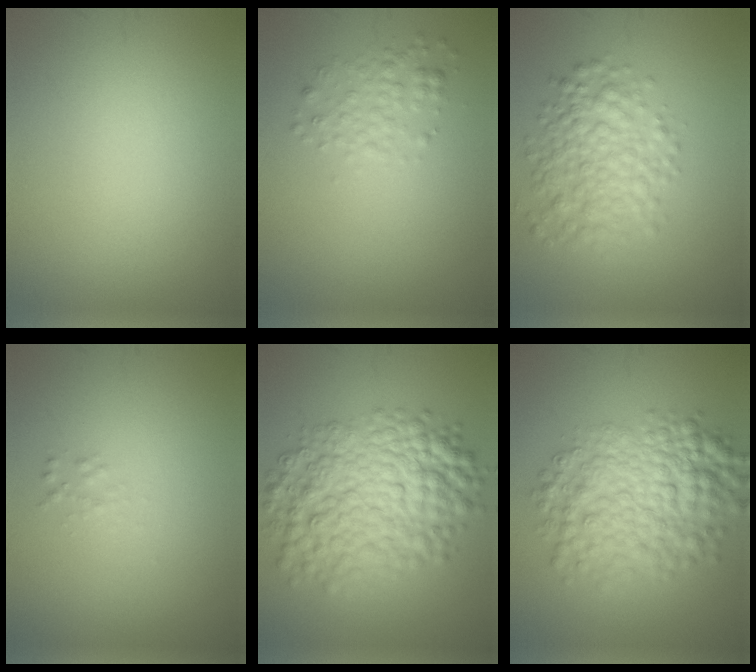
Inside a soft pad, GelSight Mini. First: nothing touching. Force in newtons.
{"total": 2.0, "press": 2.0, "slide": 0.1}
{"total": 5.1, "press": 5.1, "slide": 0.1}
{"total": 0.7, "press": 0.7, "slide": 0.0}
{"total": 9.4, "press": 9.4, "slide": 0.2}
{"total": 8.1, "press": 8.1, "slide": 0.2}